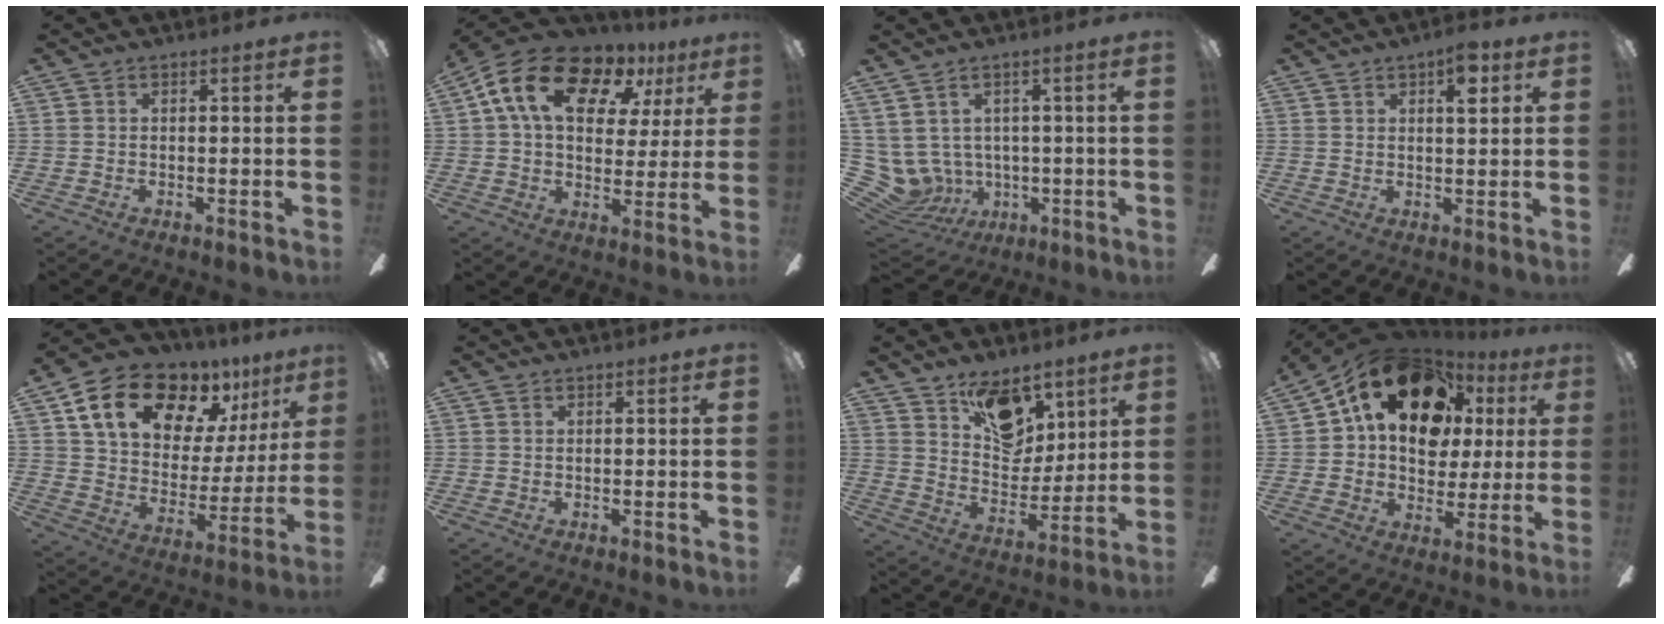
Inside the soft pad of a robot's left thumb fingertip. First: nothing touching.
{"total": 17.2, "force": [9.1, 10.2, 10.5], "torque": [-0.203, -0.030, 0.164]}
{"total": 7.2, "force": [1.6, 6.7, 1.9], "torque": [-0.102, -0.023, 0.035]}
{"total": 5.7, "force": [3.1, 2.2, 4.2], "torque": [-0.059, -0.006, 0.047]}
{"total": 18.1, "force": [12.7, 9.6, 8.6], "torque": [-0.151, -0.080, 0.228]}
{"total": 0.0}
{"total": 14.3, "force": [9.4, 9.0, 6.1], "torque": [-0.082, -0.053, 0.175]}
{"total": 21.7, "force": [10.6, 14.1, 12.6], "torque": [-0.201, -0.038, 0.191]}